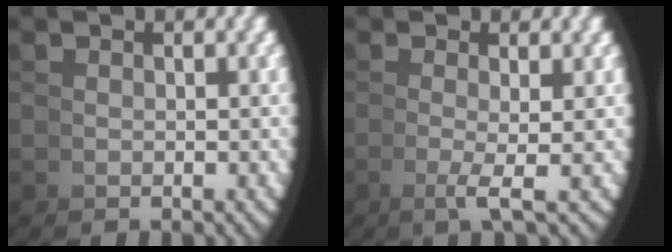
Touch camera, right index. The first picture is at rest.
{"total": 2.1, "force": [0.0, -0.3, 2.1], "torque": [-0.046, -0.010, 0.002]}